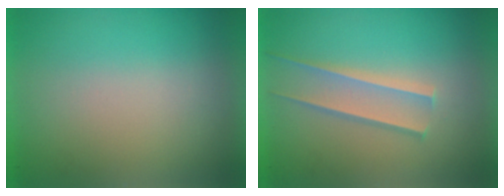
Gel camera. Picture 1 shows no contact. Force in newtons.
{"total": 1.6}